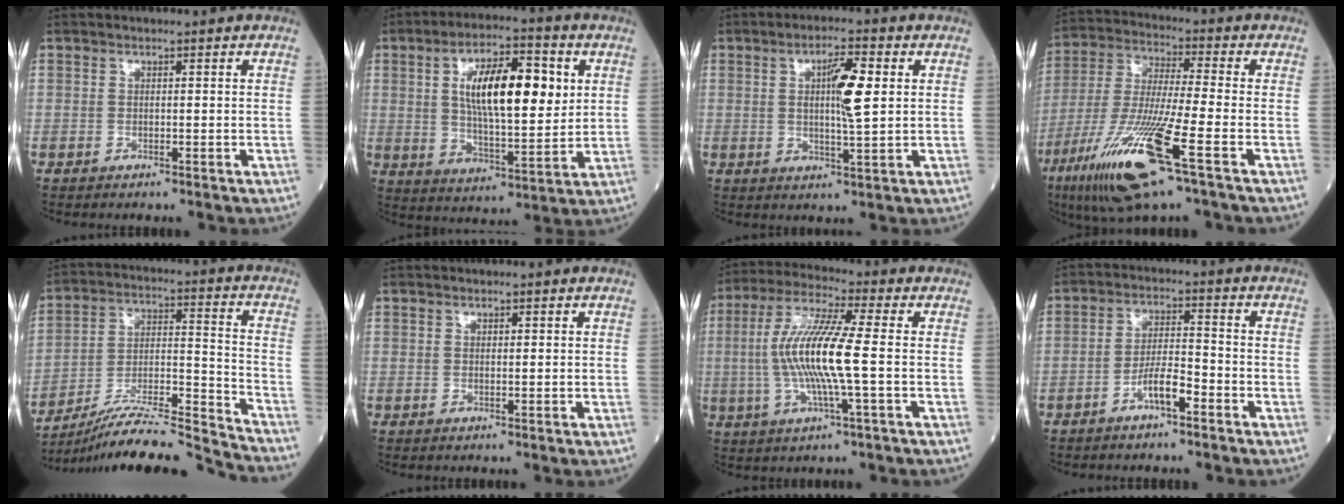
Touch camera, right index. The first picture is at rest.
{"total": 14.7, "force": [3.6, 4.5, 13.5], "torque": [-0.233, 0.011, 0.058]}
{"total": 6.9, "force": [1.4, 0.7, 6.8], "torque": [-0.117, 0.004, 0.023]}
{"total": 16.9, "force": [-8.1, 0.6, 14.8], "torque": [-0.323, -0.041, -0.156]}
{"total": 18.7, "force": [-17.6, -1.3, 6.2], "torque": [-0.120, 0.001, -0.295]}
{"total": 0.7, "force": [0.3, 0.3, 0.6], "torque": [-0.011, -0.001, 0.005]}
{"total": 12.1, "force": [-0.7, 0.6, 12.1], "torque": [-0.250, 0.006, -0.022]}
{"total": 5.3, "force": [-3.0, 1.0, 4.2], "torque": [-0.083, 0.009, -0.057]}